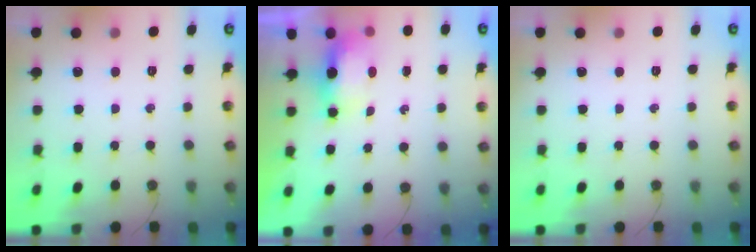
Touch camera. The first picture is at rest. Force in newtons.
{"total": 9.9, "press": 6.8, "slide": 7.2}
{"total": 0.0}